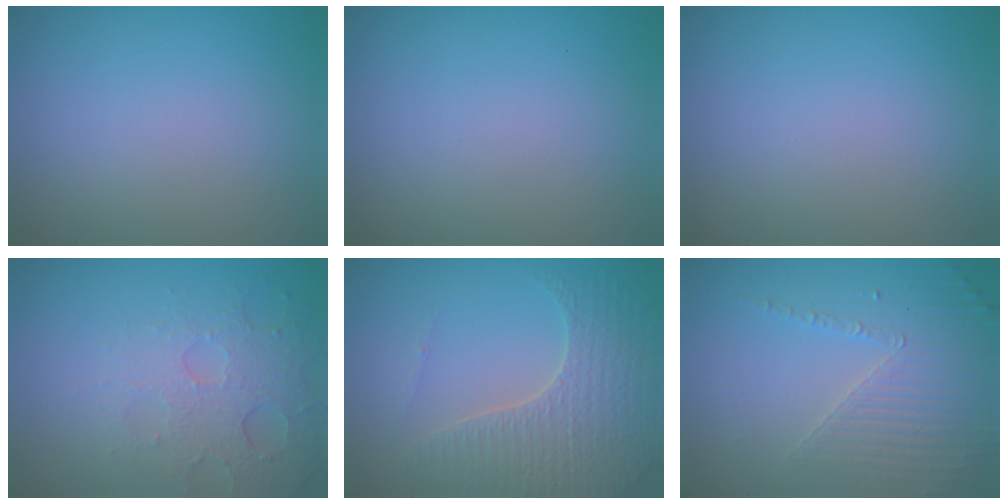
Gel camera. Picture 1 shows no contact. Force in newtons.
{"total": 0.0}
{"total": 0.0}
{"total": 5.0, "press": 3.3, "slide": 3.8}
{"total": 4.3, "press": 4.0, "slide": 1.5}
{"total": 3.7, "press": 3.4, "slide": 1.6}